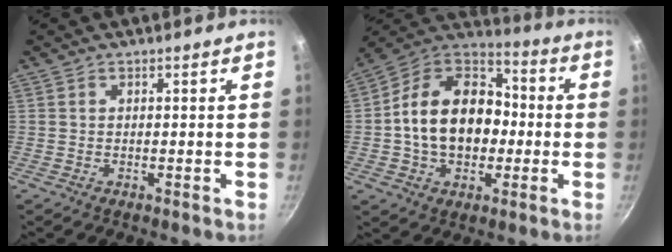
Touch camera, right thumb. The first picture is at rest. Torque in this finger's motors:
{"motor_torque": [-0.50, 1.47, 0.51, 0.11, 0.20]}